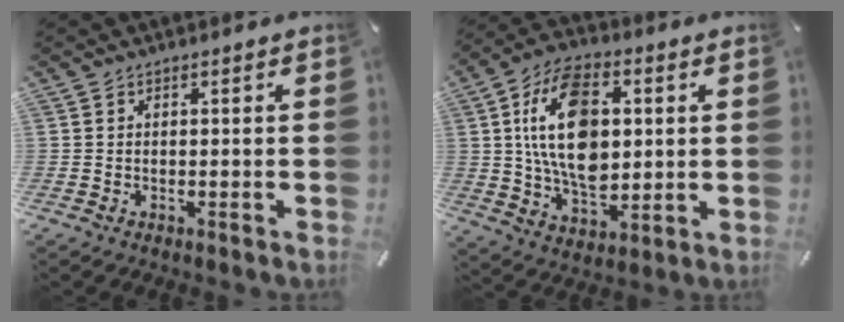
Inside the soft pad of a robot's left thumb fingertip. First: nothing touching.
{"total": 18.2, "force": [2.6, 11.6, 13.8], "torque": [-0.280, 0.005, 0.044]}